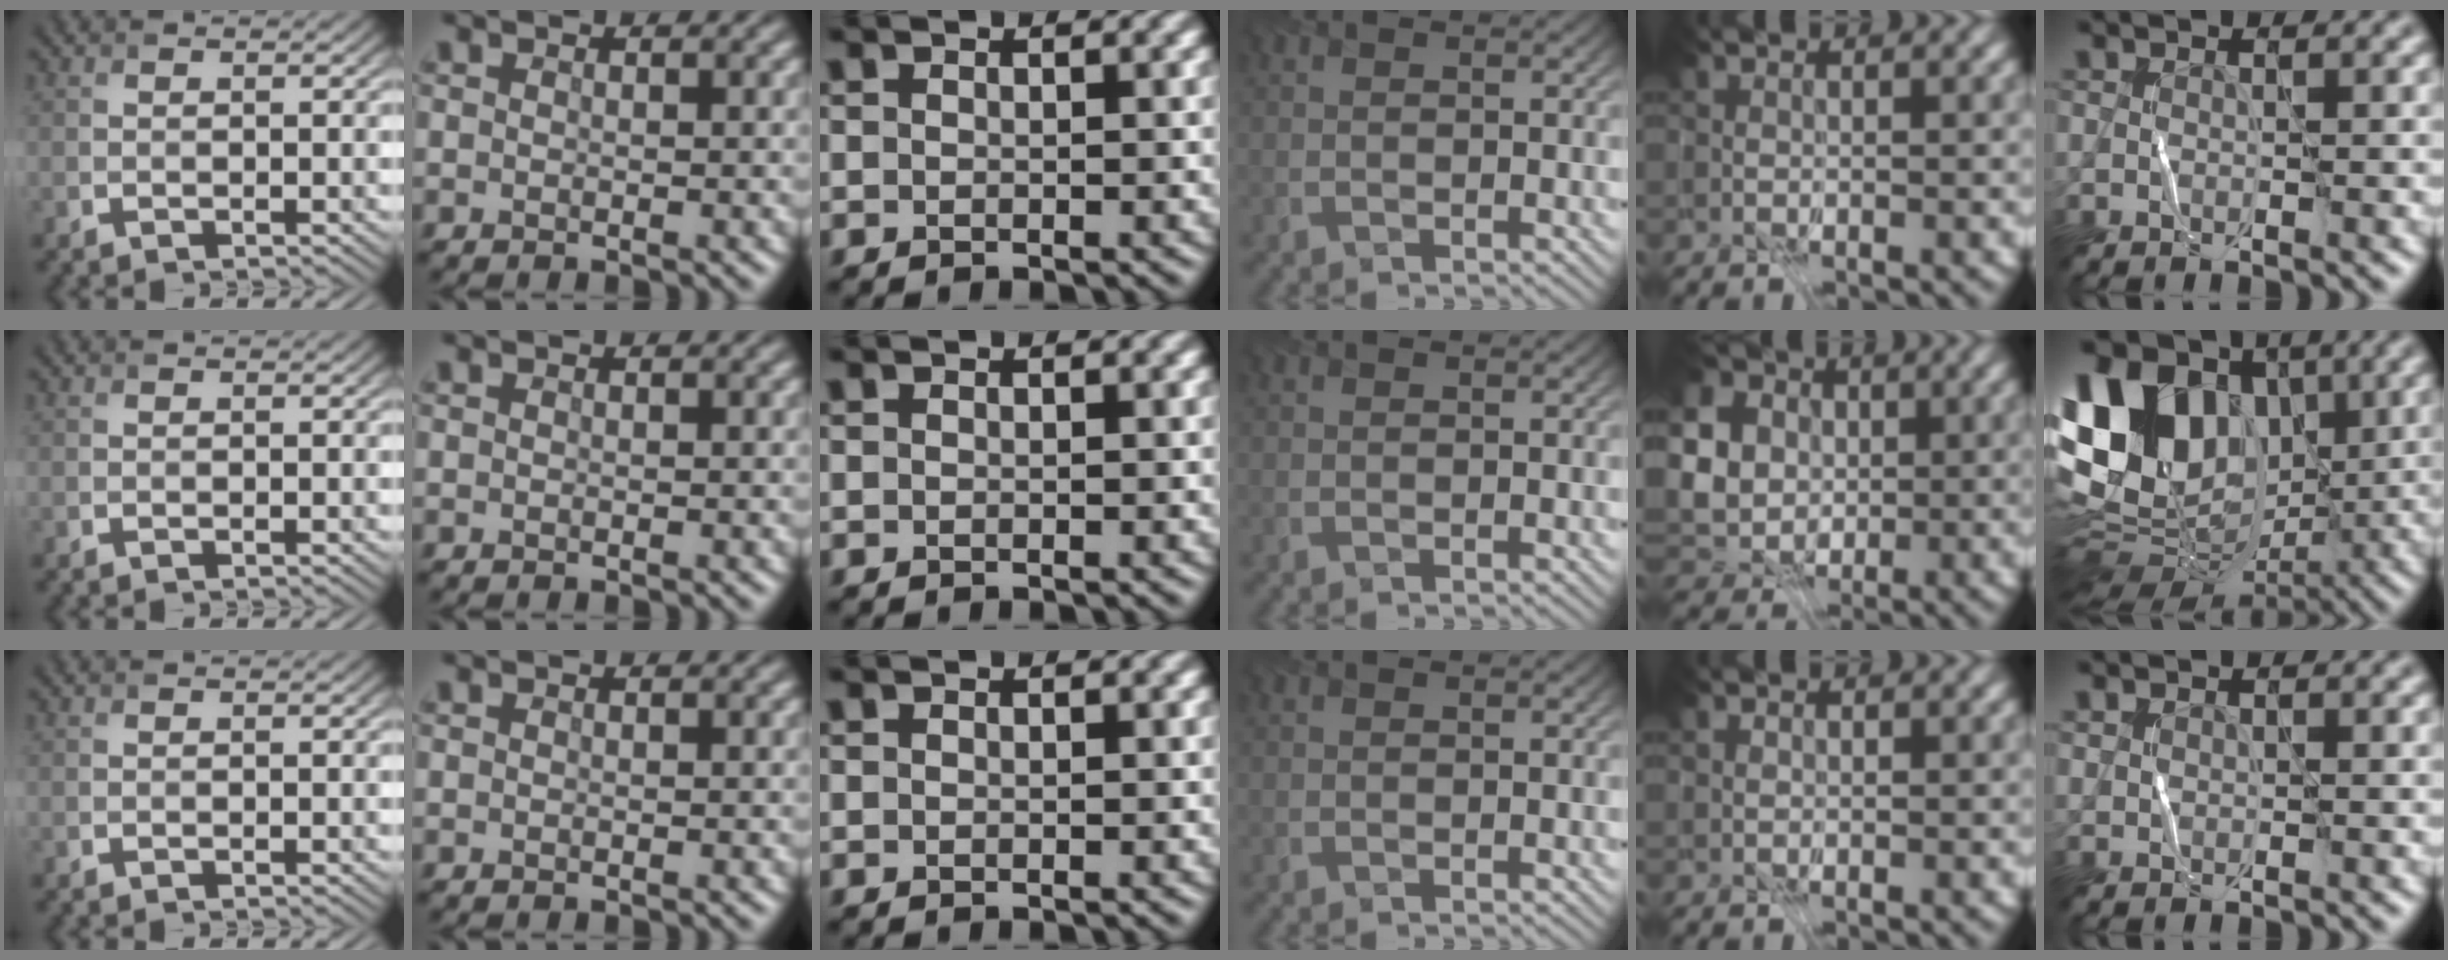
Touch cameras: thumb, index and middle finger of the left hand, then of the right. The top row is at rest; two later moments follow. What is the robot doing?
{"motion": "fold", "object": "file"}